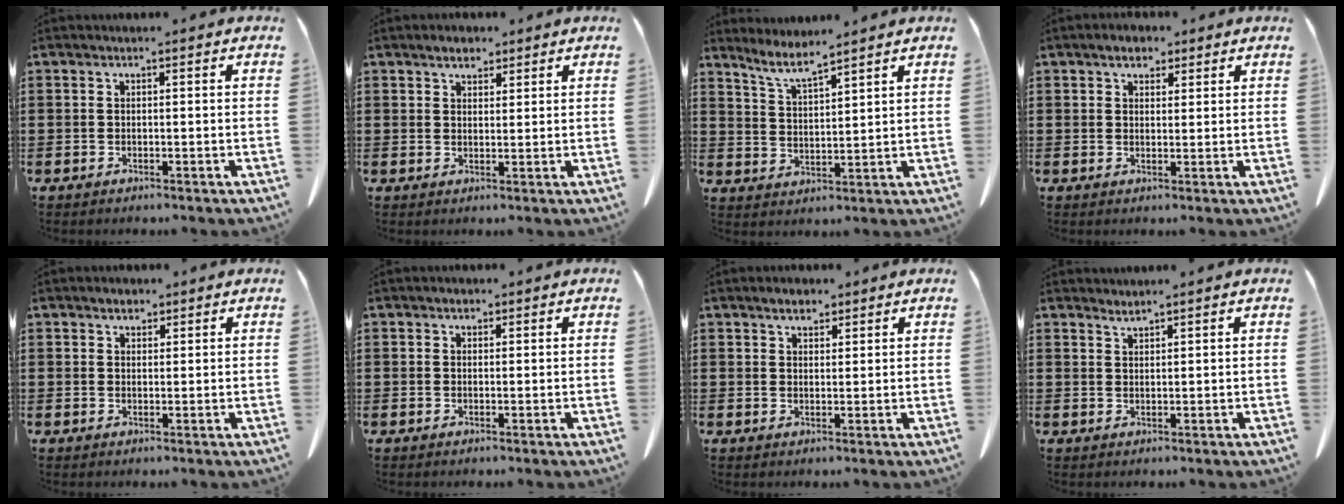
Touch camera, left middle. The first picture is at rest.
{"total": 2.9, "force": [2.5, 1.2, 1.0], "torque": [-0.017, 0.000, 0.046]}
{"total": 5.4, "force": [4.6, 0.0, 2.8], "torque": [-0.069, -0.019, 0.081]}
{"total": 3.3, "force": [2.5, 1.6, 1.3], "torque": [-0.025, 0.006, 0.046]}
{"total": 1.9, "force": [1.6, 0.8, 0.6], "torque": [-0.007, -0.001, 0.029]}
{"total": 1.1, "force": [0.8, 0.6, 0.3], "torque": [-0.001, 0.000, 0.014]}
{"total": 2.8, "force": [2.4, 1.0, 1.0], "torque": [-0.017, -0.001, 0.044]}
{"total": 1.5, "force": [1.4, -0.1, 0.2], "torque": [-0.007, -0.003, 0.029]}